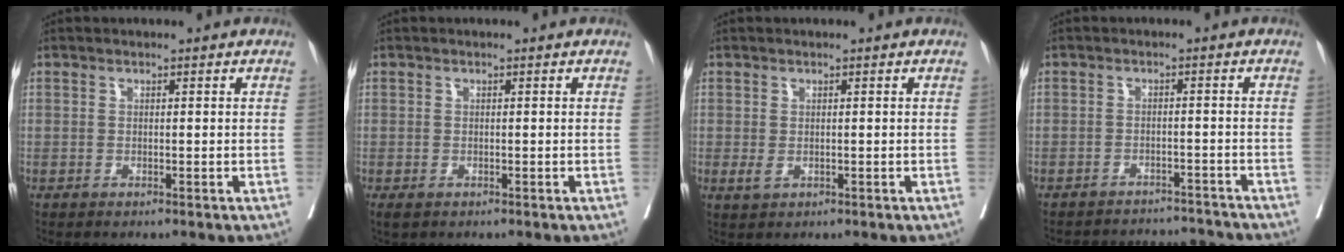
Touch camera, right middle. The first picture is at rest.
{"total": 1.1, "force": [-0.6, 0.6, 0.7], "torque": [-0.009, -0.001, -0.003]}
{"total": 1.3, "force": [-0.1, 0.8, 1.0], "torque": [-0.019, -0.004, 0.001]}
{"total": 9.5, "force": [-9.4, 1.4, 0.4], "torque": [-0.007, 0.021, -0.121]}